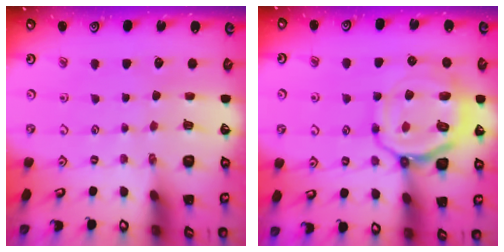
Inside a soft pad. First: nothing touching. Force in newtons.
{"total": 14.9, "press": 14.8, "slide": 1.6}